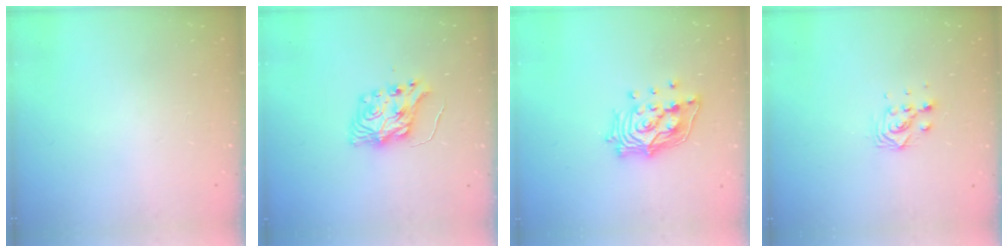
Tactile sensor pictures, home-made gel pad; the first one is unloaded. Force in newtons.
{"total": 8.1, "press": 8.0, "slide": 0.7}
{"total": 14.1, "press": 14.0, "slide": 1.7}
{"total": 5.3, "press": 5.2, "slide": 0.2}